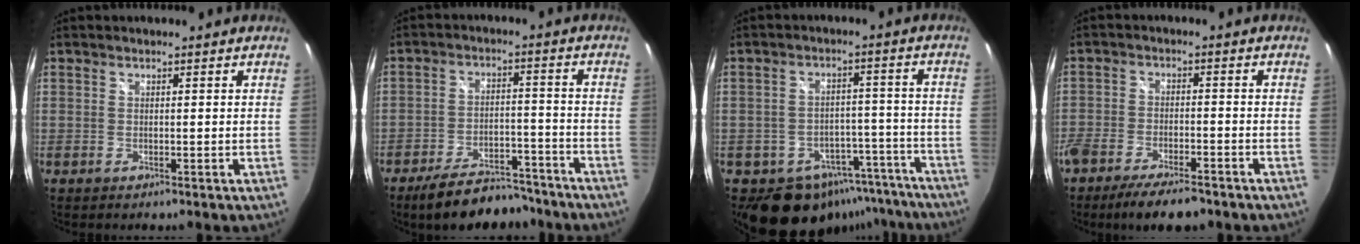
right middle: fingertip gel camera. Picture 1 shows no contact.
{"total": 13.8, "force": [-11.7, 4.7, 5.8], "torque": [-0.114, 0.008, -0.164]}
{"total": 15.5, "force": [-11.8, 9.2, 4.2], "torque": [-0.078, 0.039, -0.131]}
{"total": 10.2, "force": [-8.2, 2.7, 5.5], "torque": [-0.128, -0.027, -0.142]}